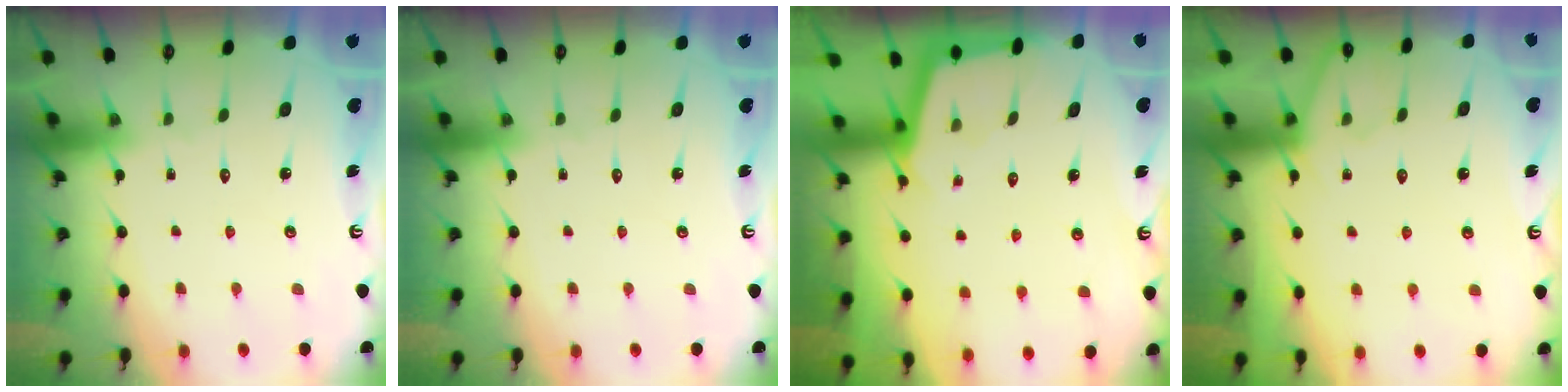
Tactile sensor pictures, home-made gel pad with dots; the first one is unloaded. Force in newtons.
{"total": 0.0}
{"total": 2.2, "press": 2.2, "slide": 0.1}
{"total": 4.8, "press": 4.7, "slide": 0.6}